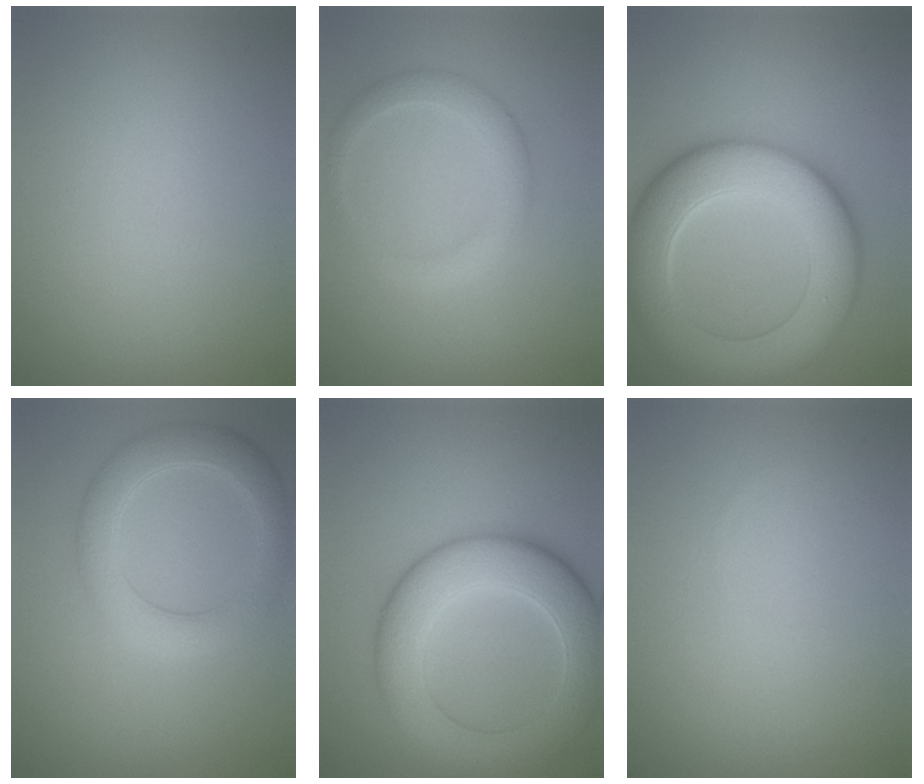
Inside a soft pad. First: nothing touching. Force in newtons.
{"total": 2.7, "press": 2.7, "slide": 0.0}
{"total": 10.5, "press": 10.5, "slide": 0.6}
{"total": 4.4, "press": 4.4, "slide": 0.2}
{"total": 8.5, "press": 8.5, "slide": 0.1}
{"total": 0.0}